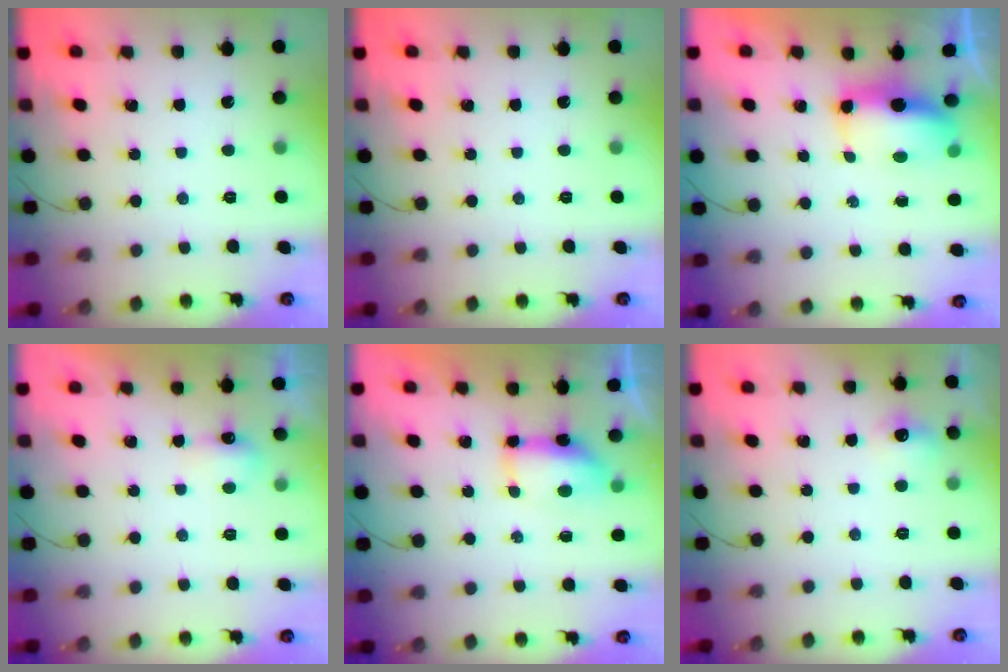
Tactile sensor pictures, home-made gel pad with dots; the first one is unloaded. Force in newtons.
{"total": 0.0}
{"total": 7.4, "press": 7.3, "slide": 1.4}
{"total": 4.3, "press": 4.2, "slide": 0.9}
{"total": 7.4, "press": 7.0, "slide": 2.3}
{"total": 5.3, "press": 5.1, "slide": 1.2}